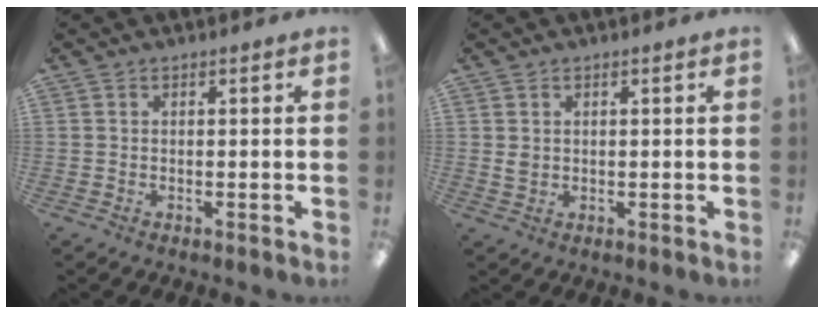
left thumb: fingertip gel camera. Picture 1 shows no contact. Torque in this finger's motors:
{"motor_torque": [-0.56, 0.37, -0.37, 0.36, 0.02]}